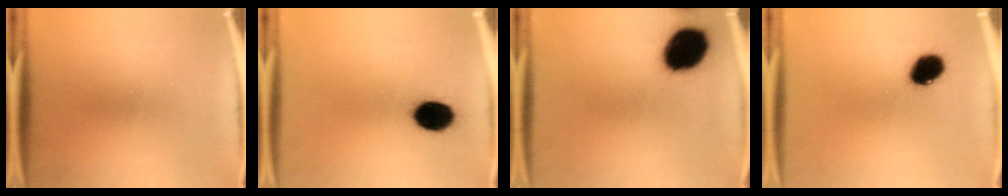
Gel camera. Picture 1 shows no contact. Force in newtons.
{"total": 10.1}
{"total": 16.1}
{"total": 7.7}